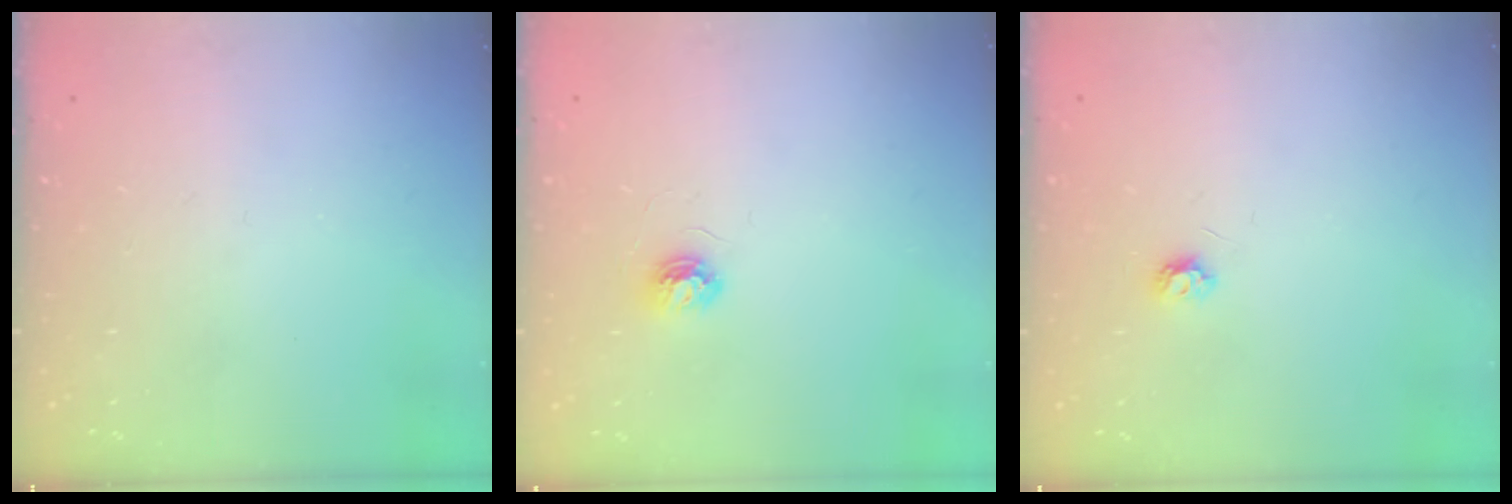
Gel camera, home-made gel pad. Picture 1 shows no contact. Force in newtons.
{"total": 3.7, "press": 3.7, "slide": 0.4}
{"total": 3.9, "press": 3.8, "slide": 0.6}